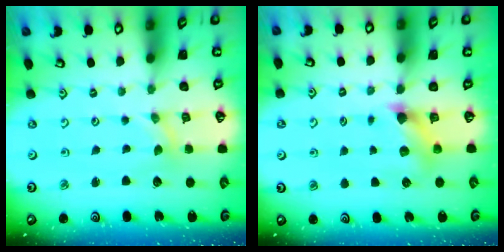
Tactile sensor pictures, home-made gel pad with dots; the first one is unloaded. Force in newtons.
{"total": 7.2, "press": 7.1, "slide": 1.0}